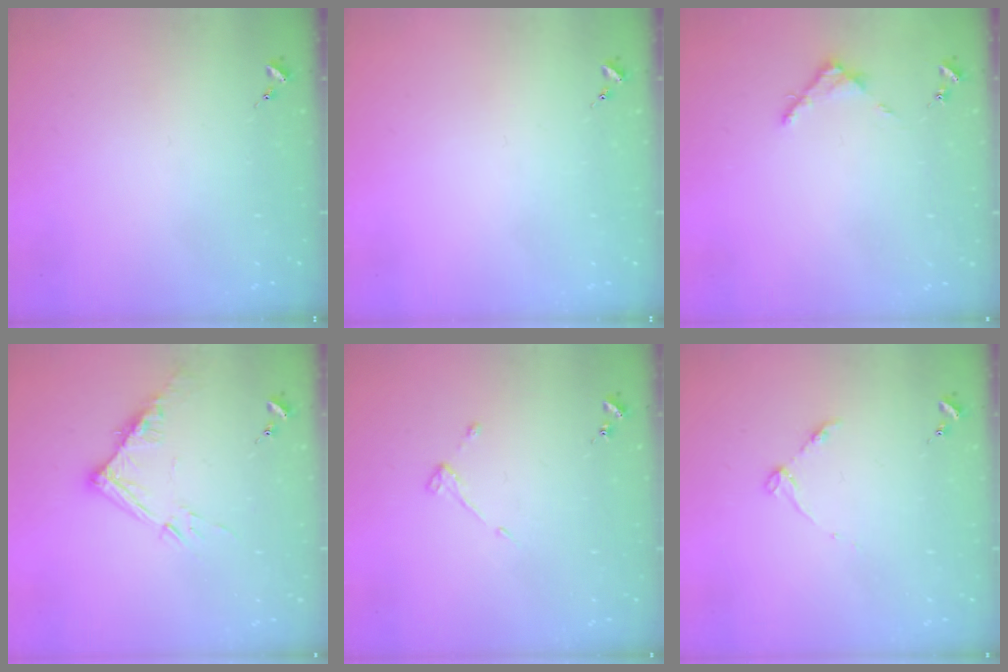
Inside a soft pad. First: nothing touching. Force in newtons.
{"total": 0.0}
{"total": 3.6, "press": 3.6, "slide": 0.3}
{"total": 12.1, "press": 12.1, "slide": 1.2}
{"total": 3.0, "press": 3.0, "slide": 0.6}
{"total": 4.0, "press": 4.0, "slide": 0.5}